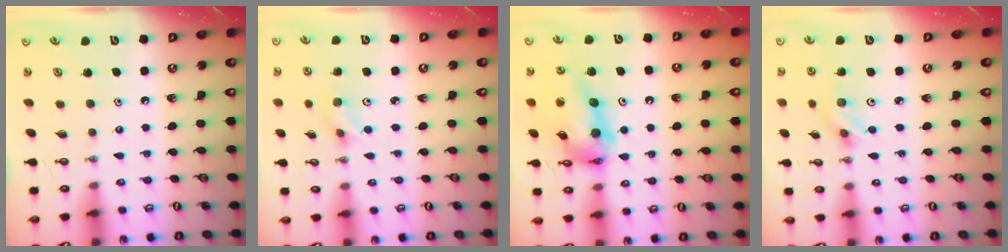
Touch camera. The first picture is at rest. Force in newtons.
{"total": 2.9, "press": 2.8, "slide": 0.6}
{"total": 15.1, "press": 15.0, "slide": 1.4}
{"total": 2.9, "press": 2.8, "slide": 0.7}